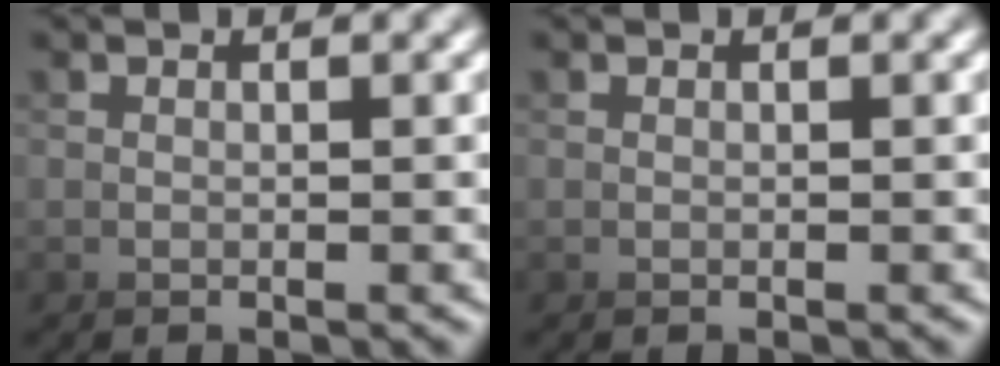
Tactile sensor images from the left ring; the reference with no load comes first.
{"total": 0.0}